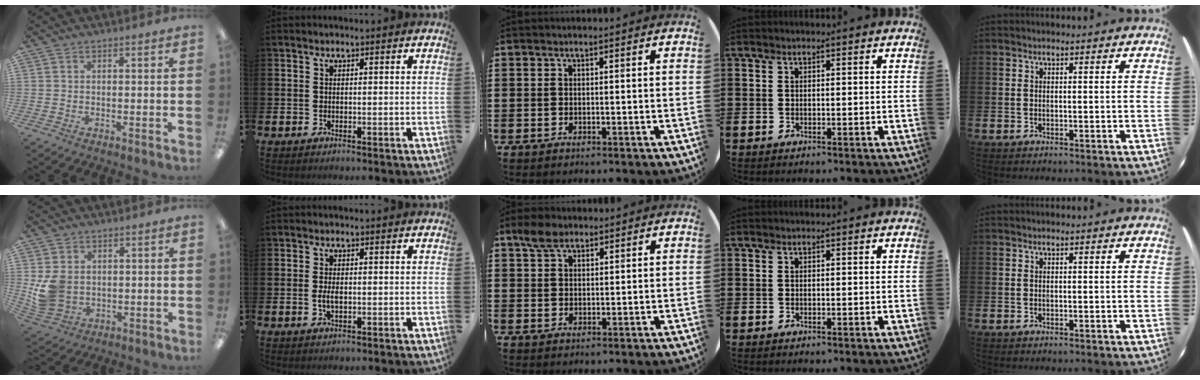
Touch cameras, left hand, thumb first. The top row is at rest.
{"thumb": {"total": 7.8, "force": [0.8, 6.5, 4.2], "torque": [-0.085, 0.009, 0.018]}, "index": {"total": 2.0, "force": [-0.1, 1.0, 1.8], "torque": [-0.031, 0.002, -0.004]}, "middle": {"total": 3.5, "force": [2.7, 1.7, 1.5], "torque": [-0.026, 0.004, 0.048]}}